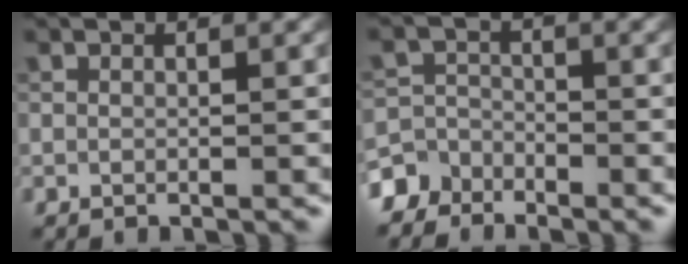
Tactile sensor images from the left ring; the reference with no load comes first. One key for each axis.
{"total": 4.3, "fx": -3.5, "fy": 2.4, "fz": 0.1, "tx": 0.016, "ty": -0.001, "tz": -0.066}